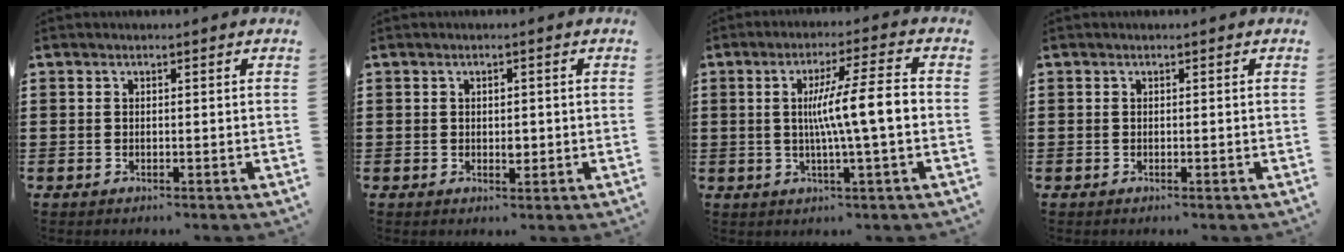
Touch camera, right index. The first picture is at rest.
{"total": 1.6, "force": [0.1, 0.9, 1.3], "torque": [-0.025, 0.004, 0.001]}
{"total": 8.8, "force": [0.0, 0.3, 8.8], "torque": [-0.160, 0.004, -0.008]}
{"total": 0.0}